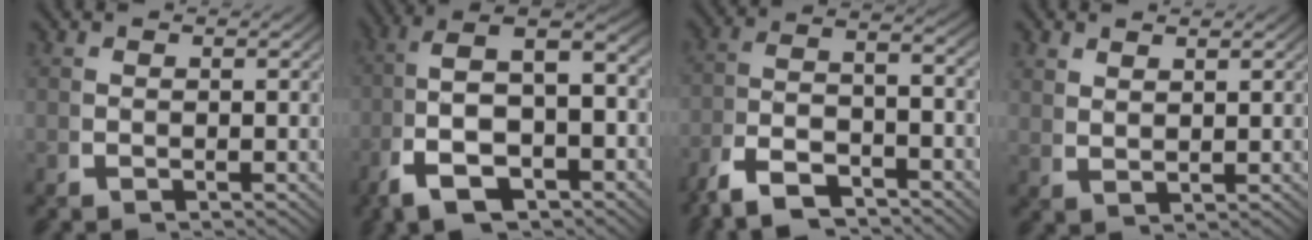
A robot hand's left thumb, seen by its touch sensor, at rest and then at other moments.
{"total": 10.8, "force": [-1.0, 6.6, 8.5], "torque": [-0.168, -0.023, -0.008]}
{"total": 6.8, "force": [-3.0, 3.6, 4.9], "torque": [-0.090, -0.011, -0.053]}
{"total": 1.8, "force": [1.7, -0.1, 0.6], "torque": [-0.010, 0.003, 0.043]}